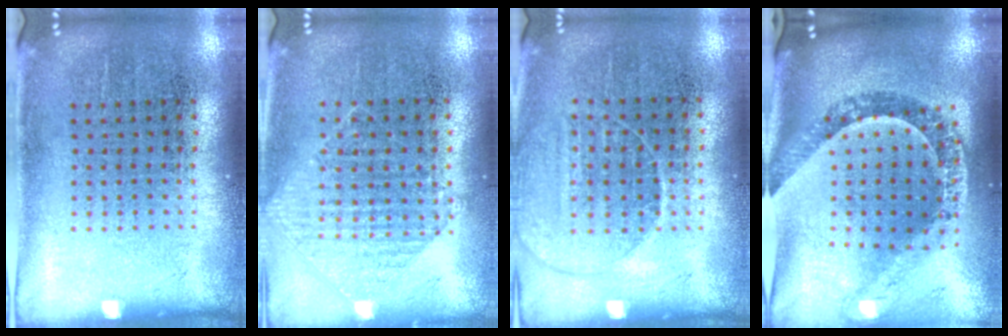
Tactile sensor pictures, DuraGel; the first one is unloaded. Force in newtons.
{"total": 0.9, "press": 0.8, "slide": 0.3}
{"total": 1.4, "press": 1.3, "slide": 0.5}
{"total": 1.7, "press": 1.5, "slide": 0.9}